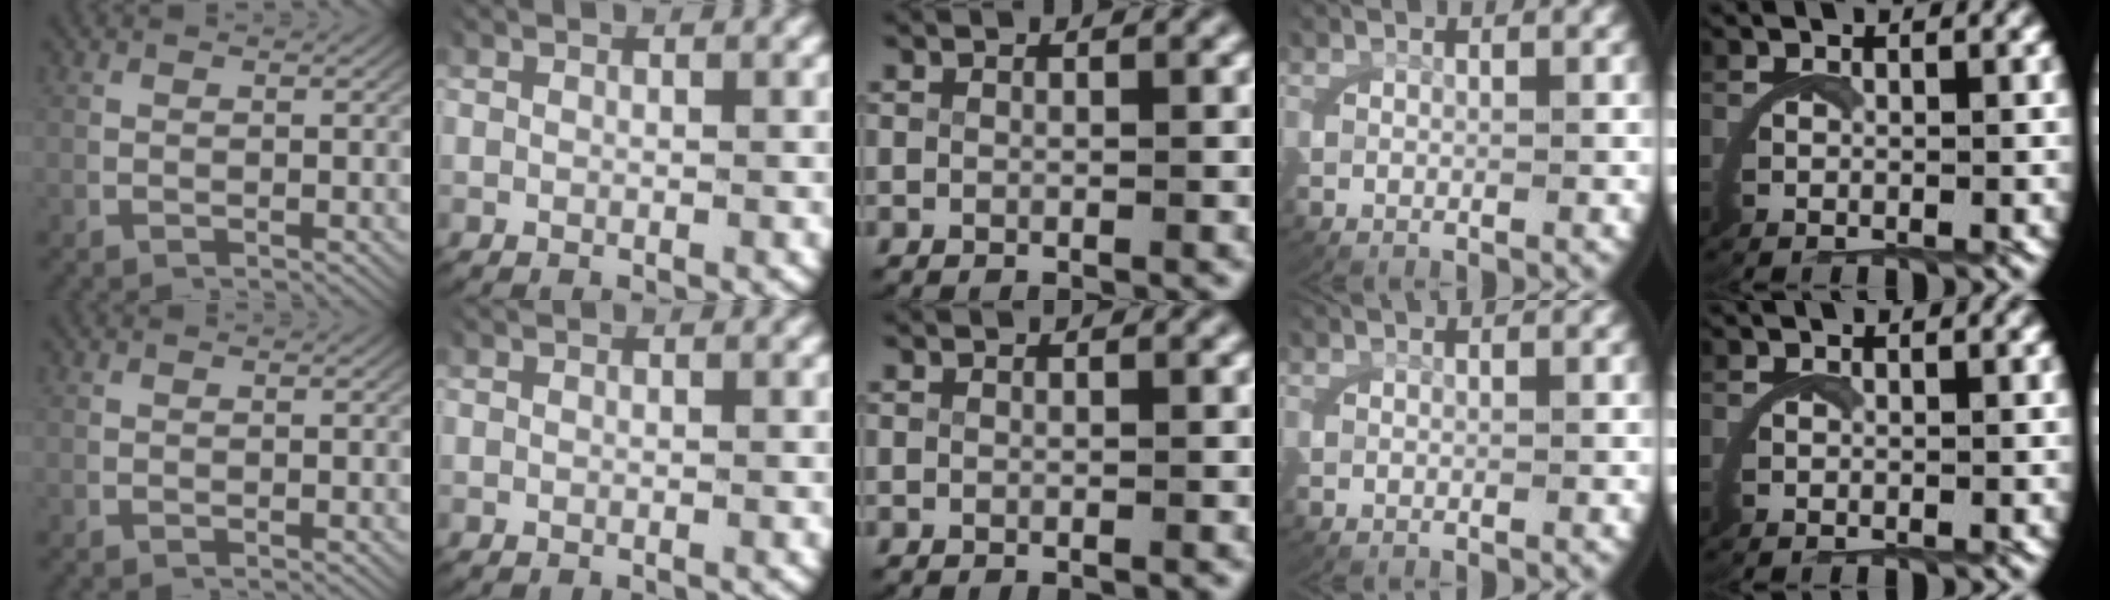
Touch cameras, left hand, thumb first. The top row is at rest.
{}